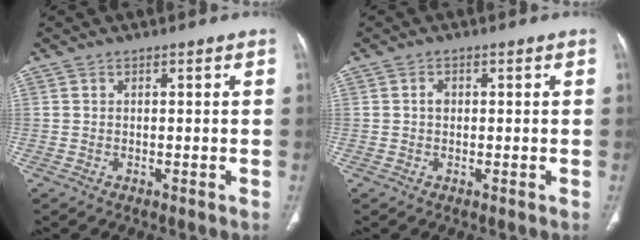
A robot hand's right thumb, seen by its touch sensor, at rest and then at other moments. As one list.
[{"total": 1.3, "force": [0.1, 1.0, 0.8], "torque": [-0.009, 0.003, -0.001]}]